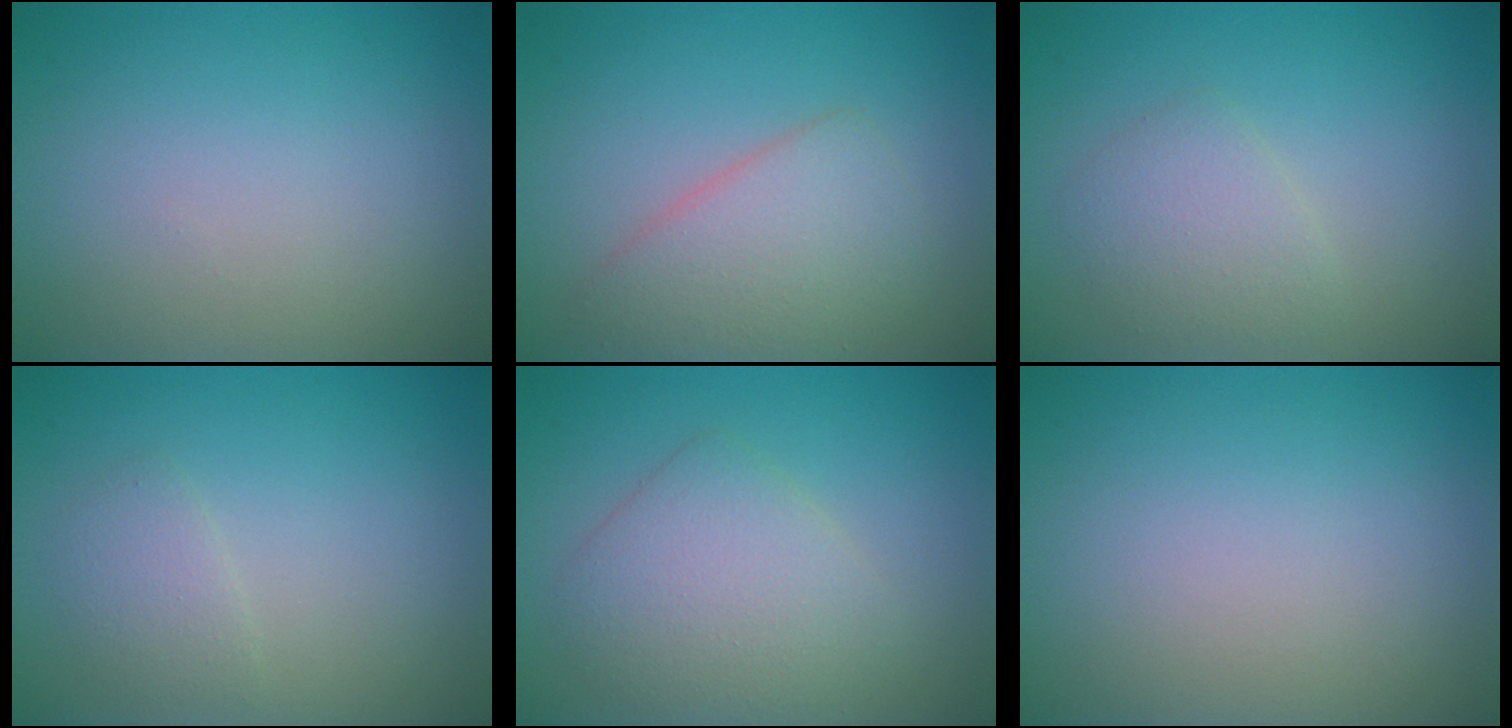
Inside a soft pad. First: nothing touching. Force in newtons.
{"total": 3.9, "press": 3.9, "slide": 0.2}
{"total": 2.4, "press": 2.4, "slide": 0.1}
{"total": 1.6, "press": 1.6, "slide": 0.1}
{"total": 4.3, "press": 4.3, "slide": 0.2}
{"total": 0.0}